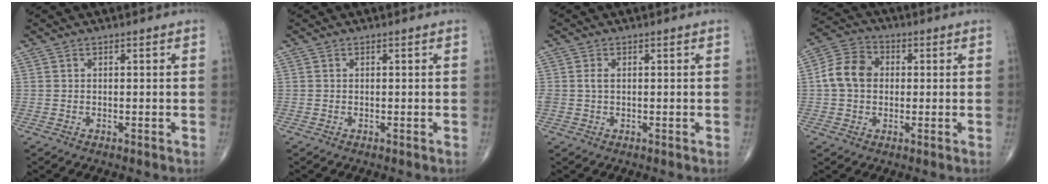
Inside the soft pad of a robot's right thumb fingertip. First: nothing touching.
{"total": 0.0}
{"total": 1.7, "force": [0.1, 1.1, 1.3], "torque": [-0.032, 0.002, 0.002]}
{"total": 8.7, "force": [0.4, 6.9, 5.2], "torque": [-0.088, 0.022, -0.004]}